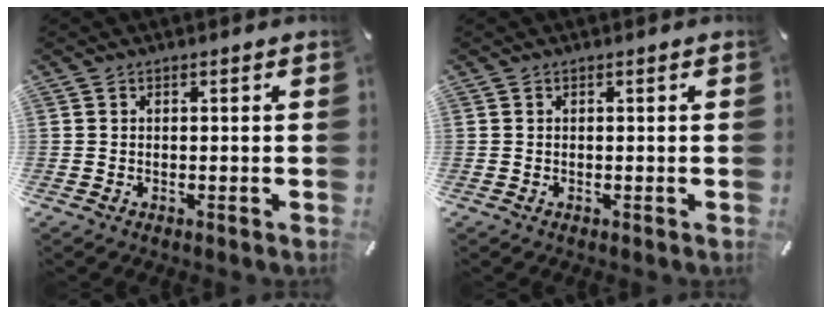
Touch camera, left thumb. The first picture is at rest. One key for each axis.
{"total": 0.0}